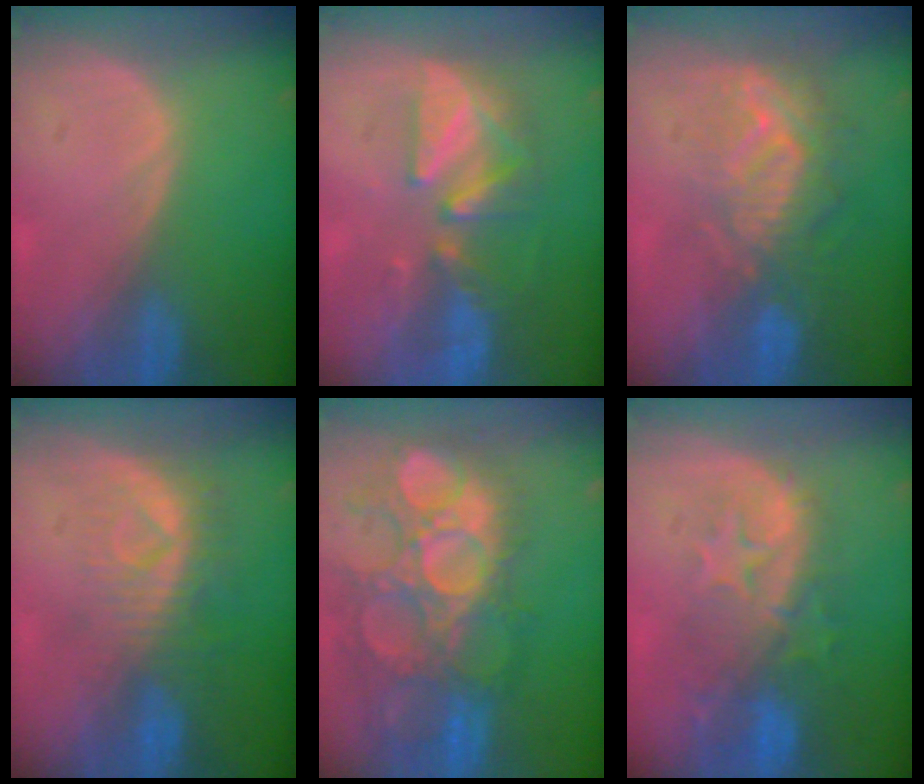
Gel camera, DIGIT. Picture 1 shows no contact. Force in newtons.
{"total": 7.9, "press": 7.8, "slide": 1.3}
{"total": 9.4, "press": 8.5, "slide": 4.1}
{"total": 8.3, "press": 7.4, "slide": 3.7}
{"total": 13.5, "press": 12.4, "slide": 5.4}
{"total": 10.2, "press": 8.9, "slide": 5.0}